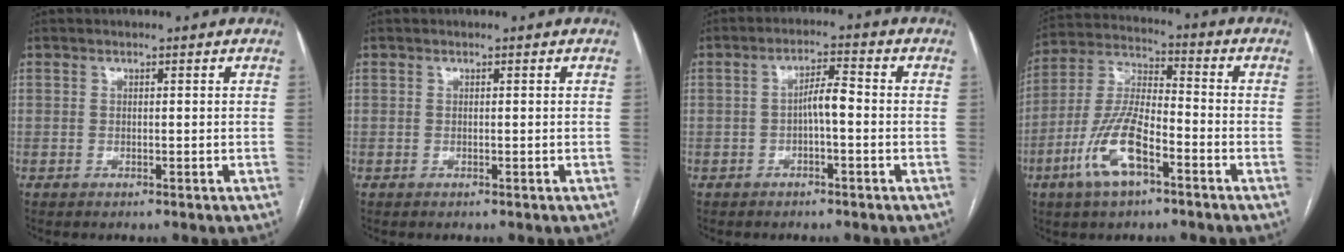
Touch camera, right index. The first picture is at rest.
{"total": 0.0}
{"total": 3.6, "force": [-0.7, 0.7, 3.5], "torque": [-0.058, 0.013, -0.010]}
{"total": 12.0, "force": [-5.5, 3.4, 10.0], "torque": [-0.216, 0.001, -0.106]}